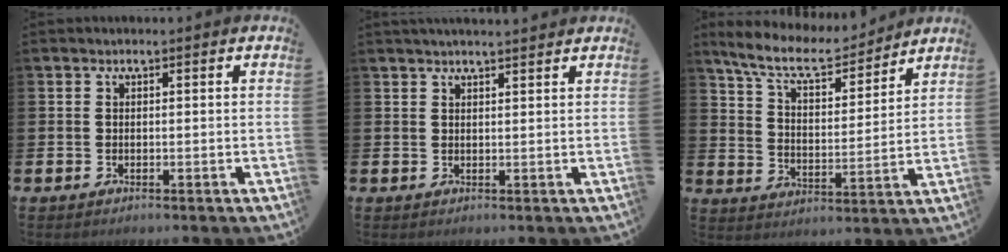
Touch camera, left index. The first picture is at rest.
{"total": 2.1, "force": [2.0, 0.0, 0.5], "torque": [-0.012, -0.006, 0.035]}
{"total": 9.2, "force": [8.3, 2.0, 3.4], "torque": [-0.100, -0.051, 0.144]}